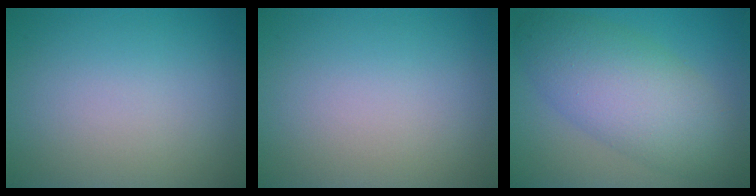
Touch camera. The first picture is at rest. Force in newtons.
{"total": 0.0}
{"total": 7.8, "press": 7.8, "slide": 0.4}